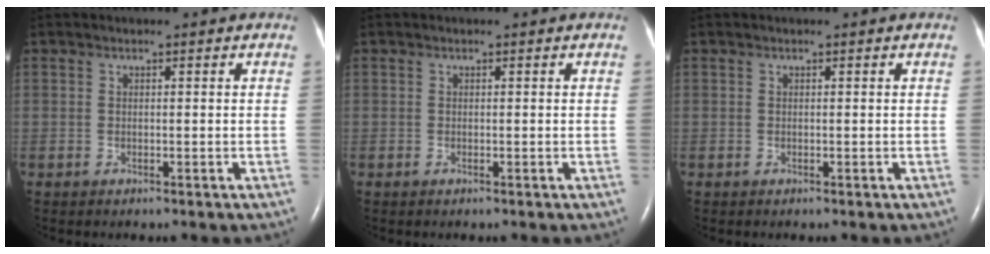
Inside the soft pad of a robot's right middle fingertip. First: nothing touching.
{"total": 0.0}
{"total": 0.0}